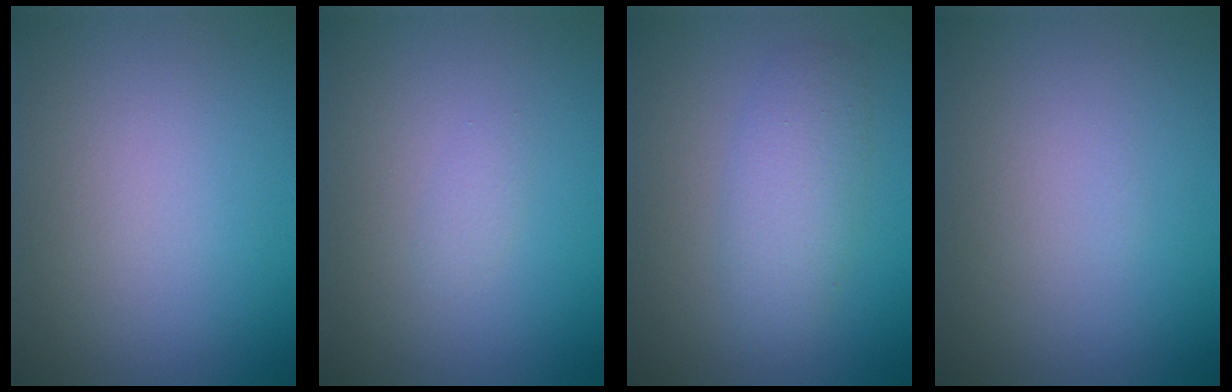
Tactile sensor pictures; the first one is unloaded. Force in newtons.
{"total": 0.8, "press": 0.8, "slide": 0.1}
{"total": 3.3, "press": 3.3, "slide": 0.1}
{"total": 0.0}